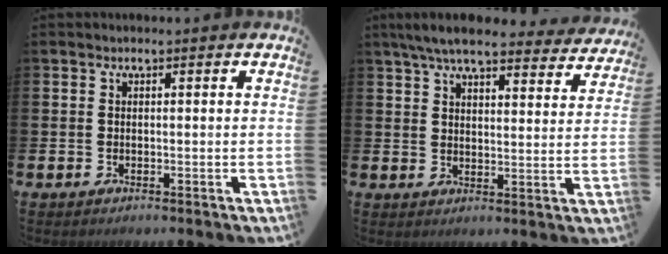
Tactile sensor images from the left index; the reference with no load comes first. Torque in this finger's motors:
{"motor_torque": [1.12, -1.02, 0.24, 0.21]}